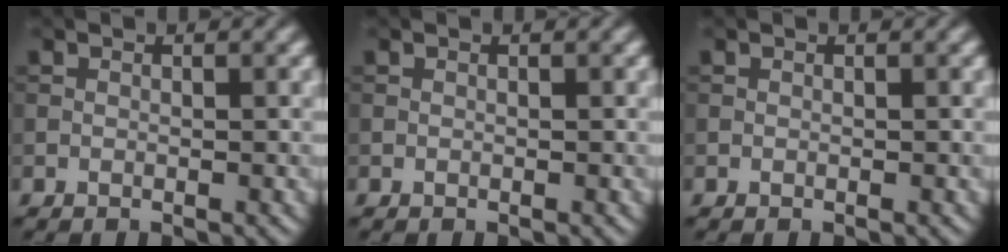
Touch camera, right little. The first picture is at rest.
{"total": 0.0}
{"total": 0.0}